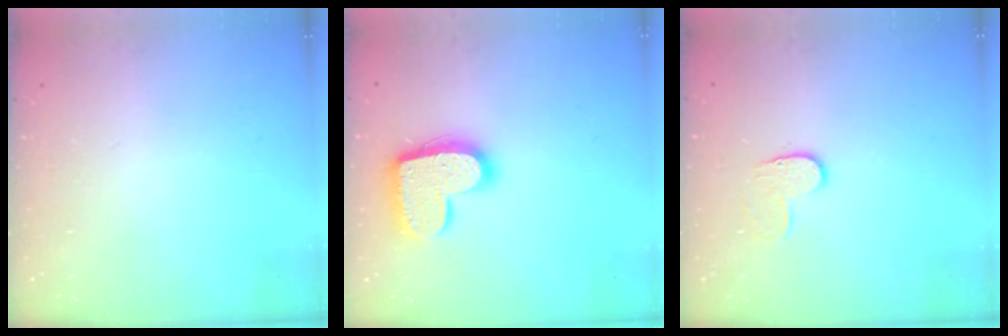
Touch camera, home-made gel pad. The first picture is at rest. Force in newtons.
{"total": 17.2, "press": 17.2, "slide": 0.9}
{"total": 5.1, "press": 5.1, "slide": 0.5}